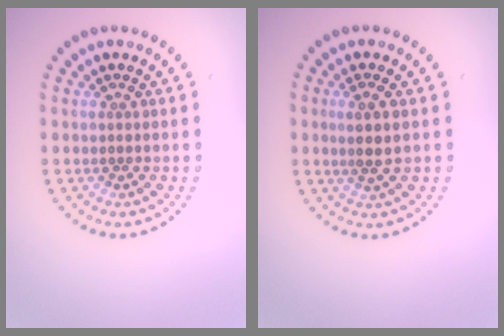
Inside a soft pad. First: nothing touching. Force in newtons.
{"total": 2.4, "press": 2.1, "slide": 1.1}